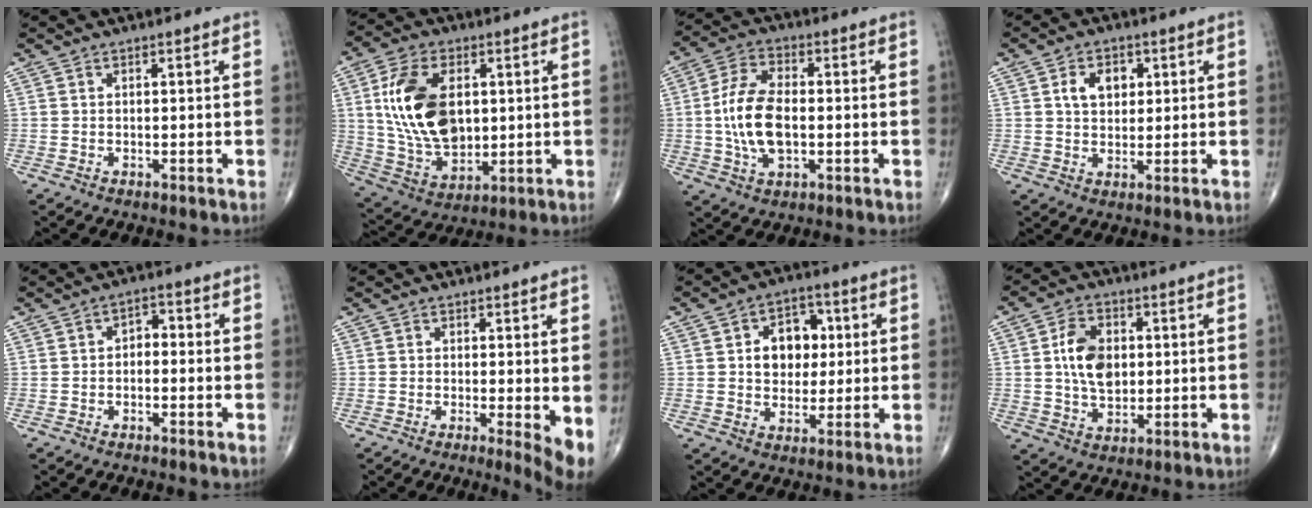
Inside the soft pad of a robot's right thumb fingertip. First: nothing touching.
{"total": 17.7, "force": [2.9, 10.8, 13.7], "torque": [-0.241, -0.011, 0.063]}
{"total": 12.0, "force": [-0.7, 6.4, 10.1], "torque": [-0.199, 0.011, -0.015]}
{"total": 6.2, "force": [1.8, 4.3, 4.0], "torque": [-0.047, -0.002, 0.028]}
{"total": 3.0, "force": [-0.6, 2.0, 2.2], "torque": [-0.023, 0.018, -0.021]}
{"total": 4.8, "force": [-0.1, 1.2, 4.6], "torque": [-0.067, -0.013, -0.005]}
{"total": 9.7, "force": [1.6, 7.3, 6.2], "torque": [-0.047, 0.008, 0.022]}
{"total": 9.4, "force": [1.2, 6.2, 7.0], "torque": [-0.108, -0.002, 0.022]}